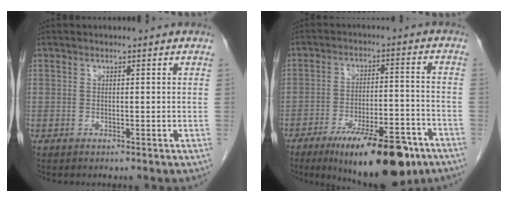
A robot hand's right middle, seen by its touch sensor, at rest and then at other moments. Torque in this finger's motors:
{"motor_torque": [1.22, -0.91, 0.35, 0.16]}